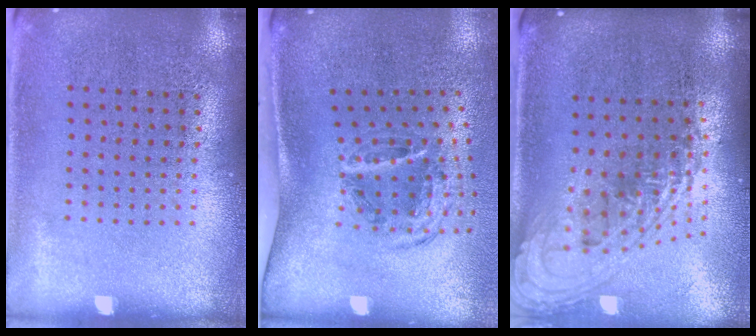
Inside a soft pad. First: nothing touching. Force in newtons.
{"total": 1.6, "press": 1.1, "slide": 1.2}
{"total": 2.1, "press": 1.5, "slide": 1.4}